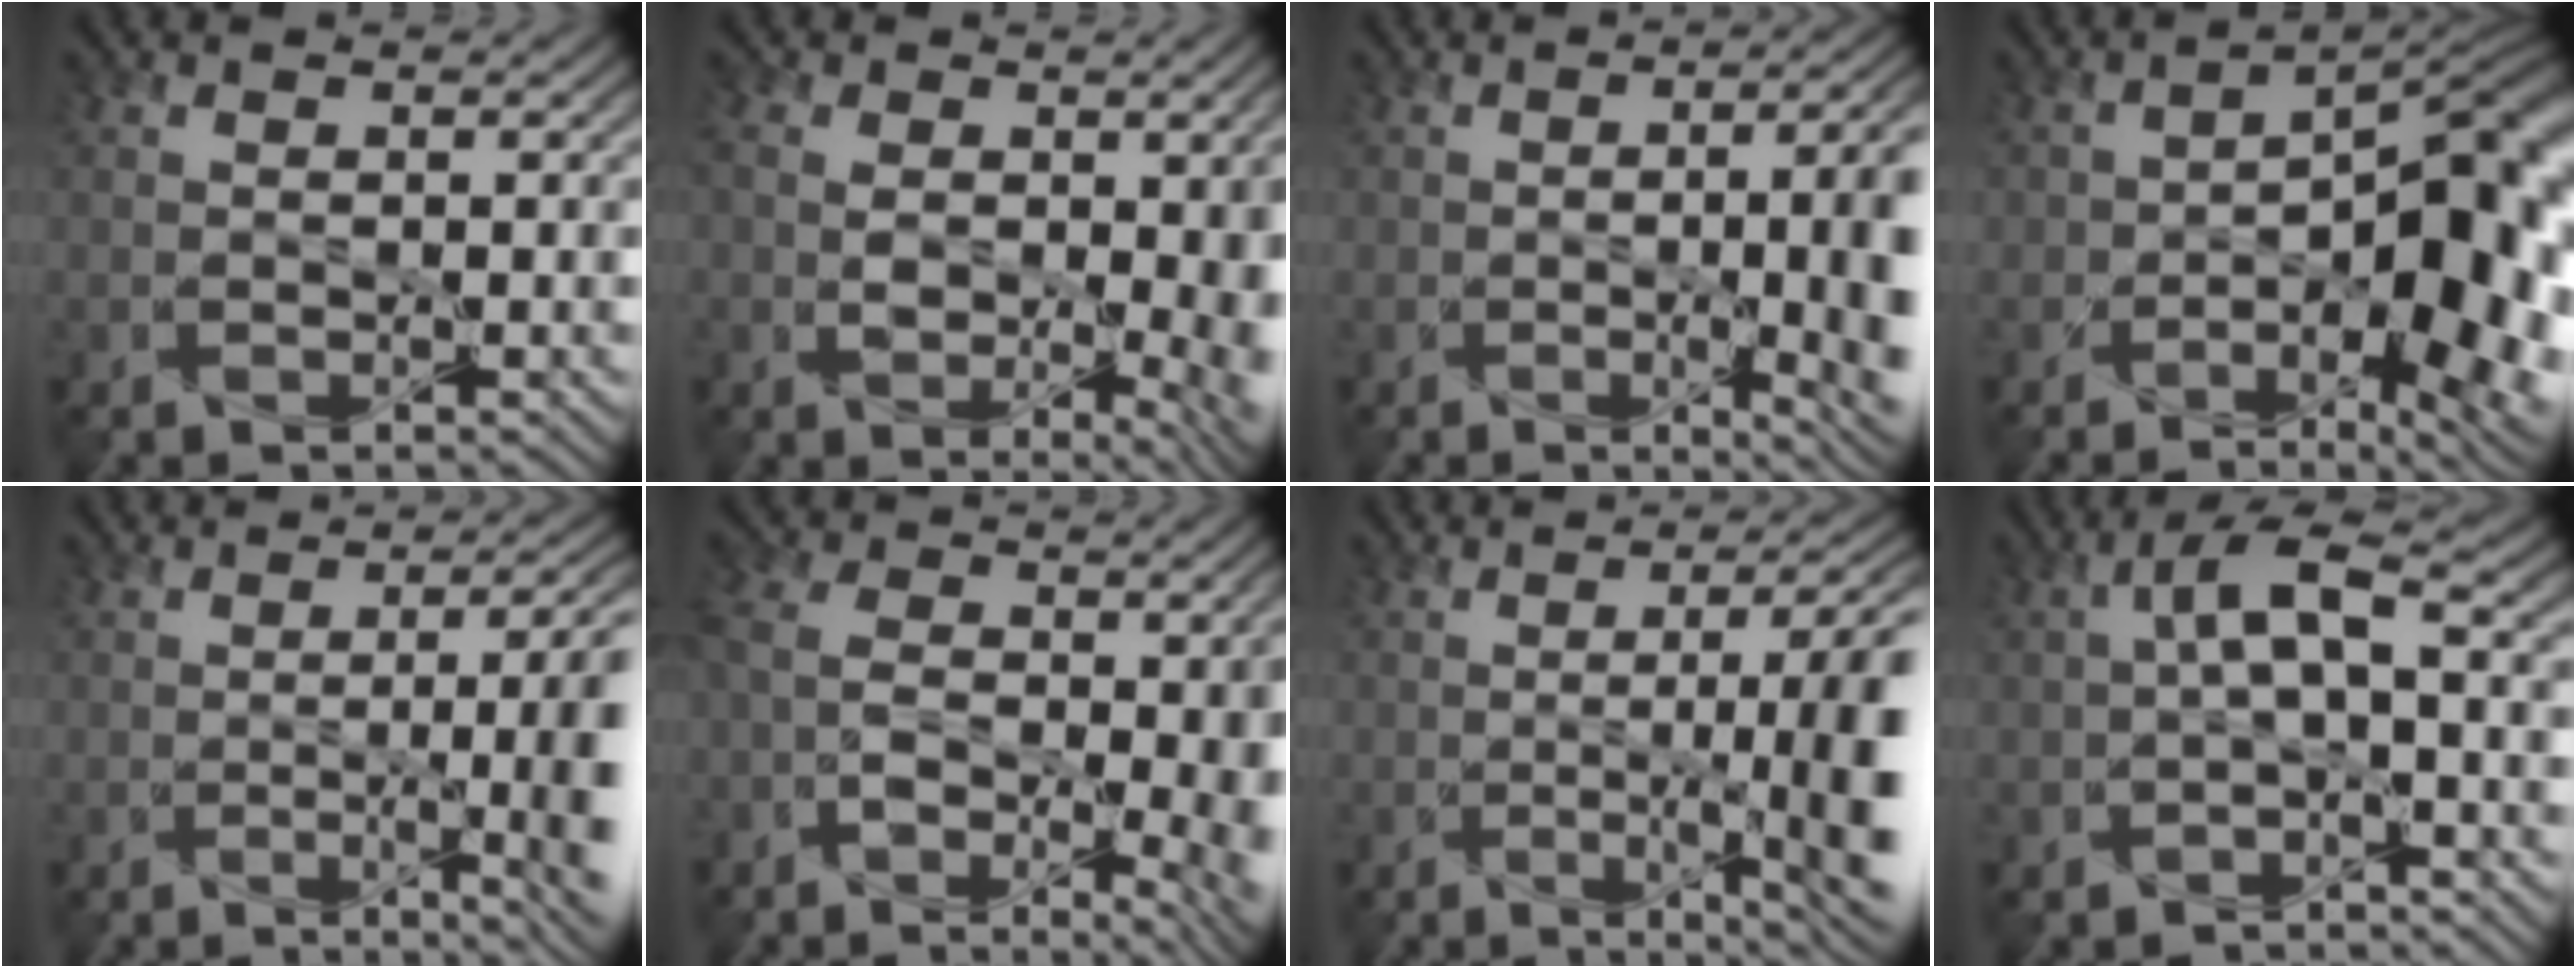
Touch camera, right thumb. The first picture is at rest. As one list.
[{"total": 12.0, "force": [0.1, 7.4, 9.4], "torque": [-0.163, -0.027, 0.027]}, {"total": 12.1, "force": [-2.0, 4.7, 11.0], "torque": [-0.097, 0.000, -0.026]}, {"total": 17.9, "force": [-5.3, 8.8, 14.6], "torque": [-0.155, -0.017, -0.066]}, {"total": 13.3, "force": [-2.1, 4.8, 12.2], "torque": [-0.114, 0.010, -0.033]}, {"total": 12.9, "force": [-3.9, 6.5, 10.4], "torque": [-0.178, -0.016, -0.058]}, {"total": 12.6, "force": [-2.1, 3.5, 12.0], "torque": [-0.130, 0.005, -0.034]}, {"total": 3.8, "force": [-0.7, 0.8, 3.6], "torque": [-0.072, 0.020, -0.018]}]